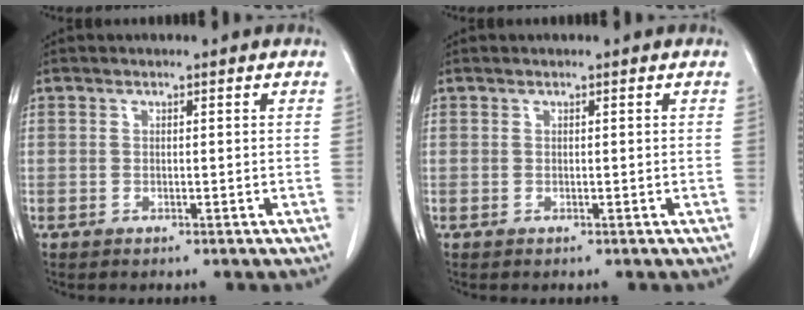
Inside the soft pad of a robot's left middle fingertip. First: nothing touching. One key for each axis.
{"total": 0.0}